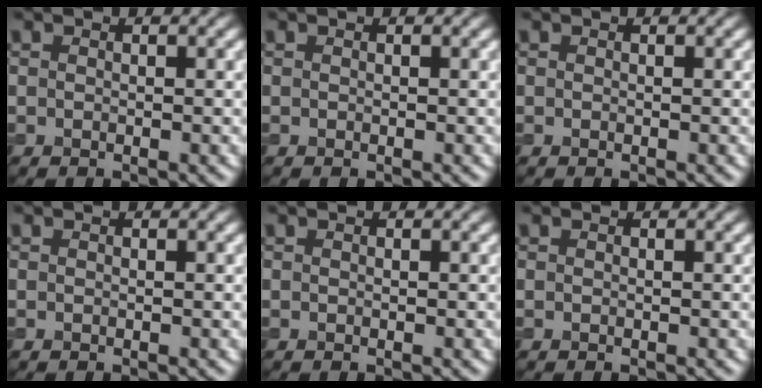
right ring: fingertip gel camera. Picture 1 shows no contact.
{"total": 0.0}
{"total": 0.0}
{"total": 0.0}
{"total": 0.0}
{"total": 0.0}